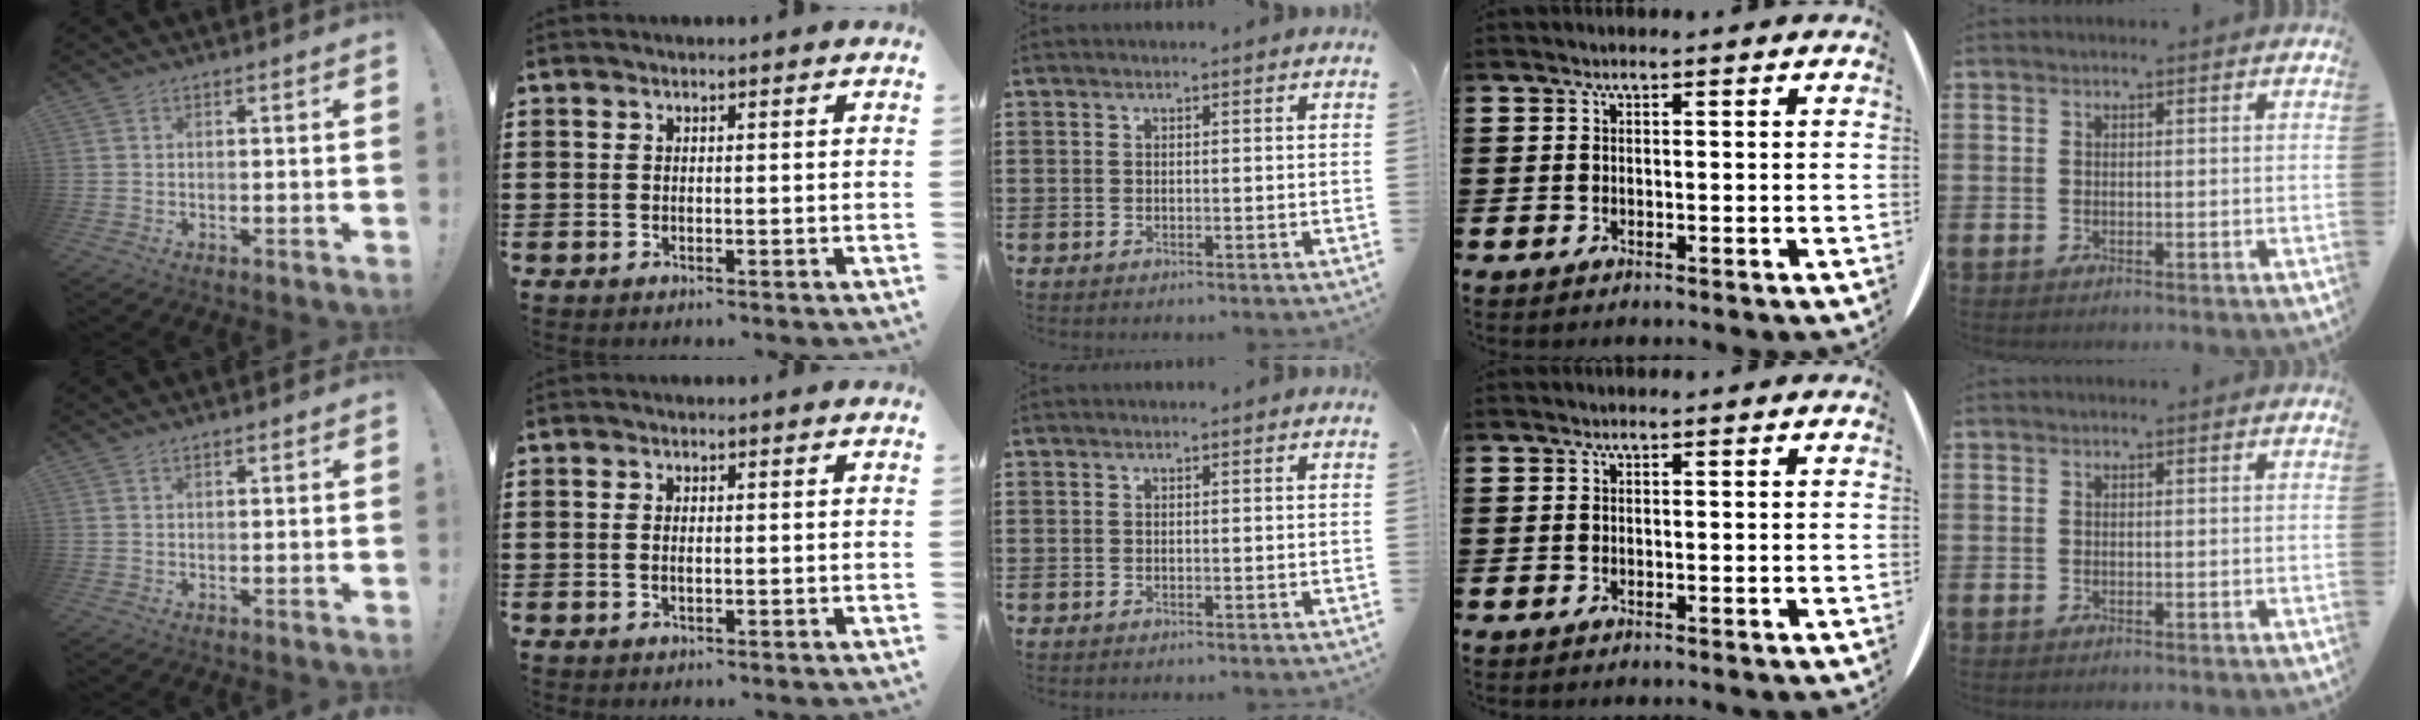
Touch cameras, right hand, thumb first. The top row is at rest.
{"thumb": {"total": 1.0, "force": [0.9, 0.4, 0.4], "torque": [0.000, -0.004, 0.015]}, "index": {"total": 0.8, "force": [-0.1, 0.3, 0.7], "torque": [-0.014, 0.001, -0.002]}}